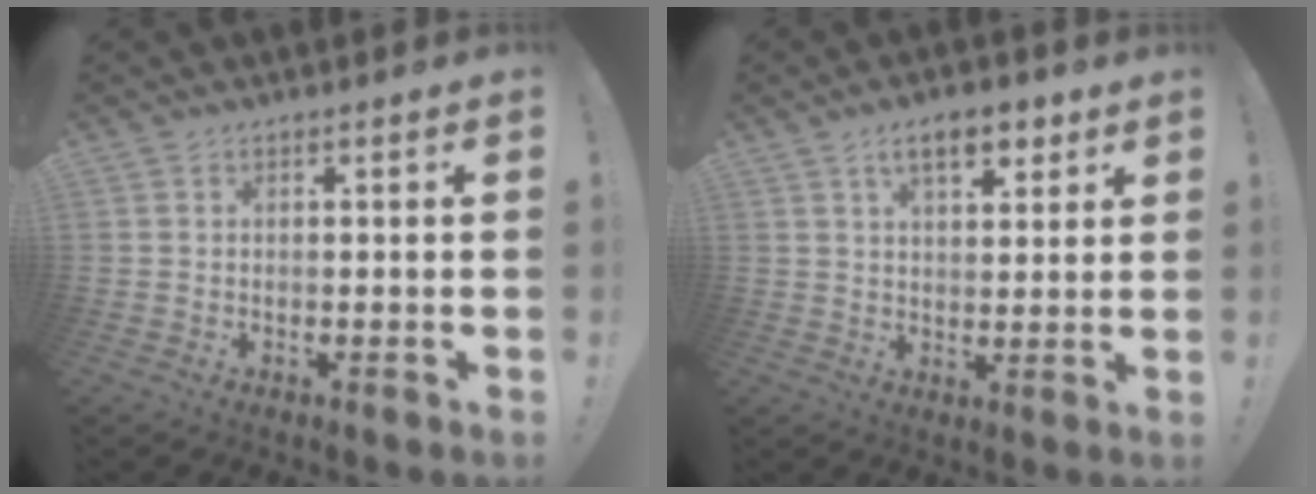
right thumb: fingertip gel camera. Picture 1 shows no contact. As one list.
[{"total": 8.7, "force": [4.8, 4.0, 6.1], "torque": [-0.085, -0.009, 0.082]}]